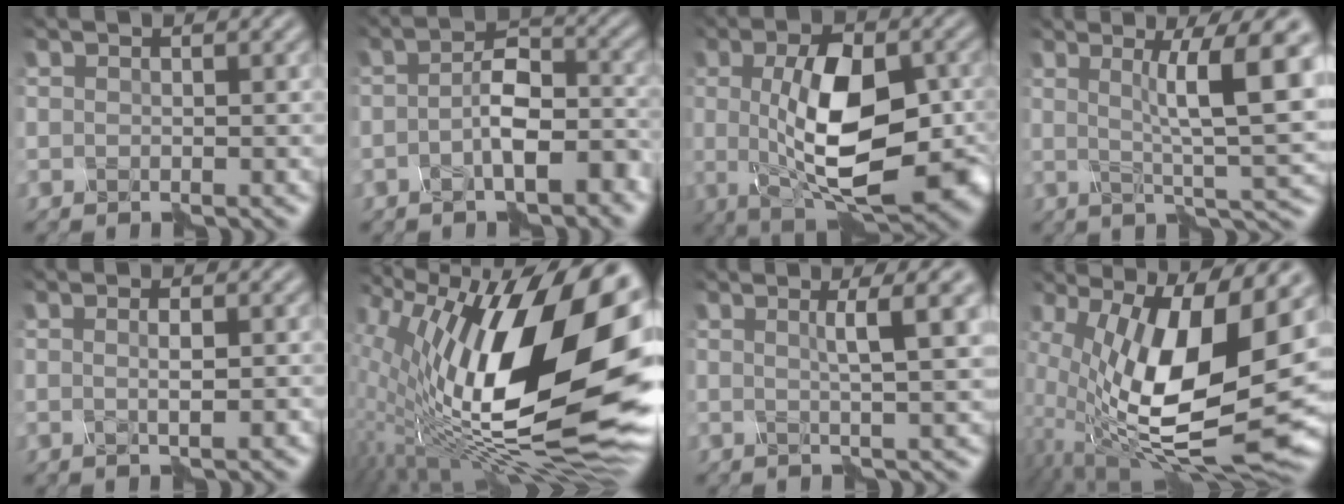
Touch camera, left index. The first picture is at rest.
{"total": 5.7, "force": [-1.8, 2.4, 4.8], "torque": [-0.075, 0.012, -0.035]}
{"total": 11.6, "force": [-0.6, 5.1, 10.4], "torque": [-0.155, -0.004, -0.007]}
{"total": 8.6, "force": [2.0, 1.2, 8.3], "torque": [-0.112, 0.006, 0.033]}
{"total": 1.6, "force": [0.2, 0.3, 1.5], "torque": [-0.020, 0.001, 0.004]}
{"total": 20.3, "force": [2.9, 9.4, 17.8], "torque": [-0.292, -0.002, 0.044]}
{"total": 4.9, "force": [1.7, 1.0, 4.5], "torque": [-0.054, 0.014, 0.022]}
{"total": 15.5, "force": [0.1, 5.5, 14.5], "torque": [-0.258, -0.011, 0.003]}